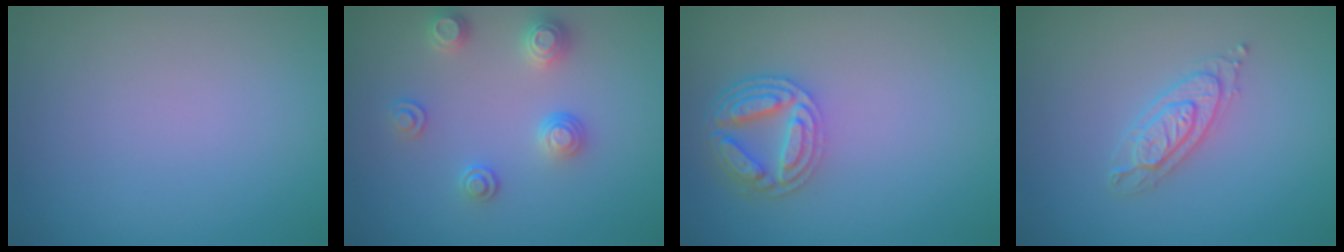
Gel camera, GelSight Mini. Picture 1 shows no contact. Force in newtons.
{"total": 2.6, "press": 2.6, "slide": 0.4}
{"total": 4.5, "press": 4.0, "slide": 2.1}
{"total": 2.3, "press": 2.3, "slide": 0.4}